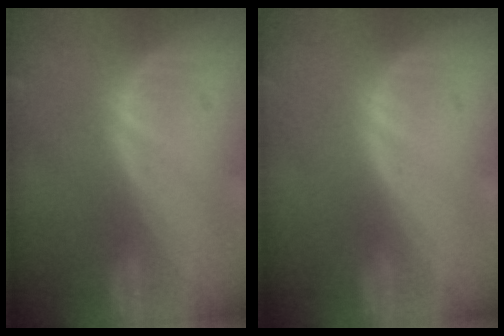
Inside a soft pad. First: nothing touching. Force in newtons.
{"total": 0.0}